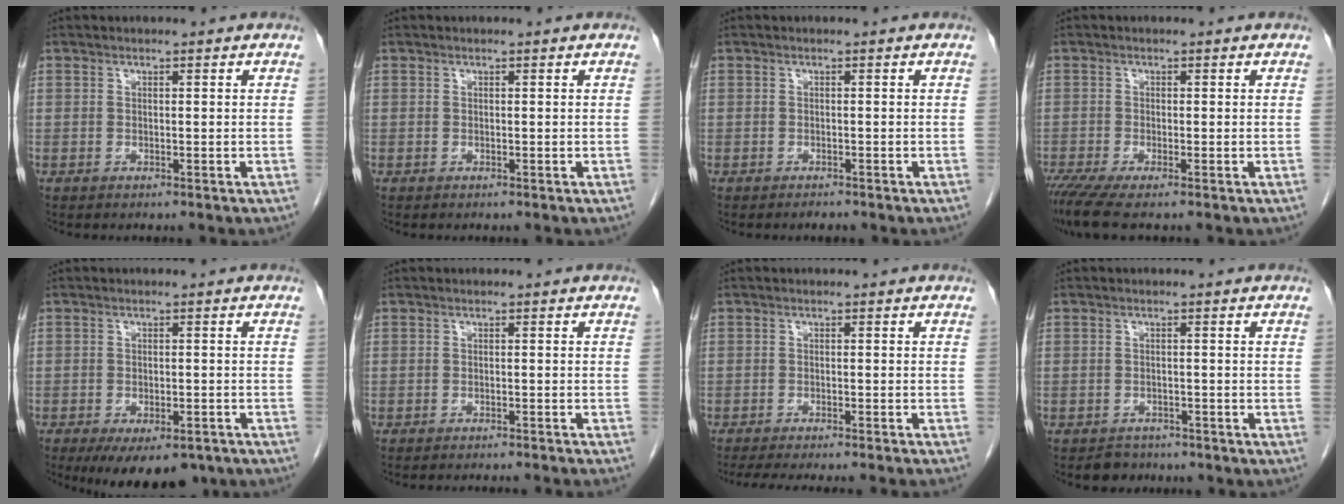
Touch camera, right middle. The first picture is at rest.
{"total": 0.0}
{"total": 0.8, "force": [-0.7, 0.2, 0.2], "torque": [-0.008, -0.001, -0.008]}
{"total": 4.5, "force": [-3.3, 0.2, 3.1], "torque": [-0.056, -0.013, -0.062]}
{"total": 10.0, "force": [-7.0, 4.3, 5.6], "torque": [-0.078, -0.009, -0.098]}
{"total": 7.9, "force": [-7.3, -0.1, 2.9], "torque": [-0.022, -0.014, -0.087]}
{"total": 13.6, "force": [-12.2, 0.3, 6.0], "torque": [-0.078, -0.026, -0.161]}
{"total": 2.6, "force": [-2.2, 1.4, -0.2], "torque": [-0.005, 0.003, -0.033]}